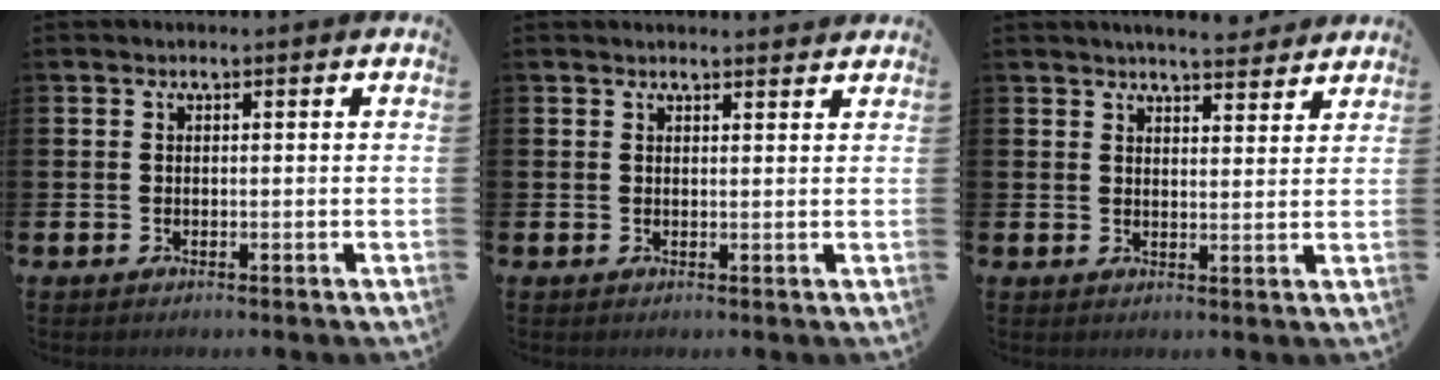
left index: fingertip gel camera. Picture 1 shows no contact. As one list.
[{"total": 1.3, "force": [1.3, 0.1, 0.0], "torque": [0.005, -0.007, 0.023]}, {"total": 4.4, "force": [4.3, 0.3, 0.7], "torque": [-0.015, -0.022, 0.078]}]